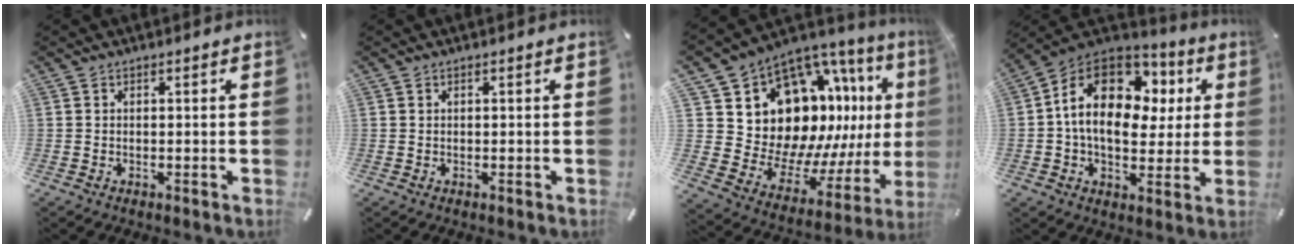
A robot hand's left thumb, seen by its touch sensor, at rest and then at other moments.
{"total": 0.0}
{"total": 15.2, "force": [6.7, 12.0, 6.7], "torque": [-0.112, -0.099, 0.145]}
{"total": 18.0, "force": [3.7, 12.8, 12.2], "torque": [-0.228, -0.008, 0.063]}